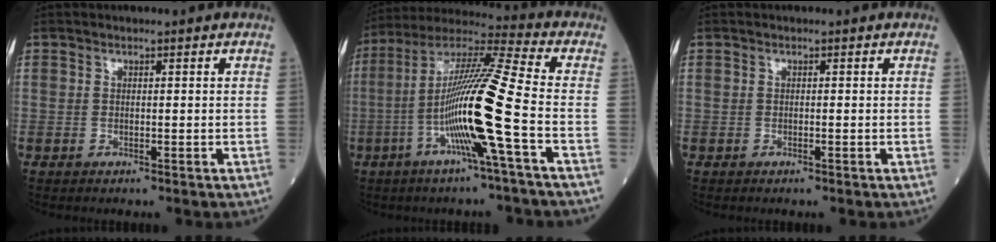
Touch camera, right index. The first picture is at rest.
{"total": 15.8, "force": [-4.3, -1.5, 15.1], "torque": [-0.288, 0.002, -0.091]}
{"total": 0.0}